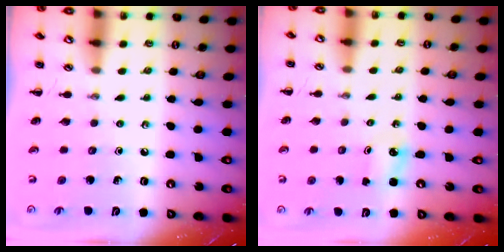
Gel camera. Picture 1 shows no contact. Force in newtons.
{"total": 1.5, "press": 1.5, "slide": 0.3}